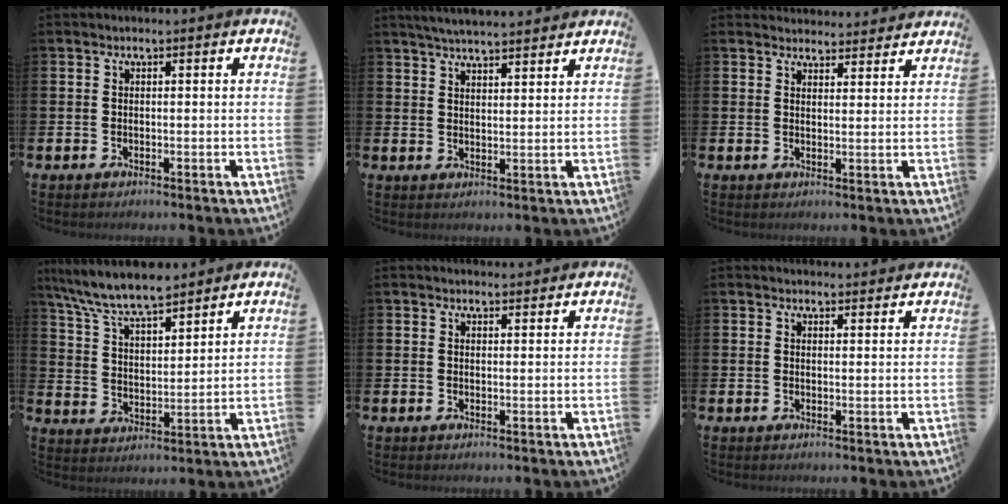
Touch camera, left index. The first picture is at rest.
{"total": 4.5, "force": [4.4, 0.3, 0.9], "torque": [-0.024, -0.017, 0.080]}
{"total": 3.4, "force": [3.3, 0.8, -0.2], "torque": [0.009, -0.021, 0.059]}
{"total": 8.1, "force": [7.6, 1.3, 2.7], "torque": [-0.083, -0.037, 0.136]}
{"total": 1.5, "force": [1.4, 0.2, 0.0], "torque": [0.010, -0.007, 0.024]}
{"total": 1.9, "force": [1.9, 0.3, -0.1], "torque": [0.011, -0.012, 0.032]}